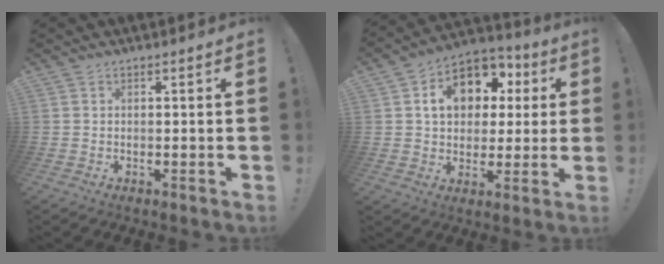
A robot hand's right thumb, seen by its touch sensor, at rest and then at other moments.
{"total": 14.7, "force": [4.9, 11.0, 8.4], "torque": [-0.119, -0.017, 0.091]}